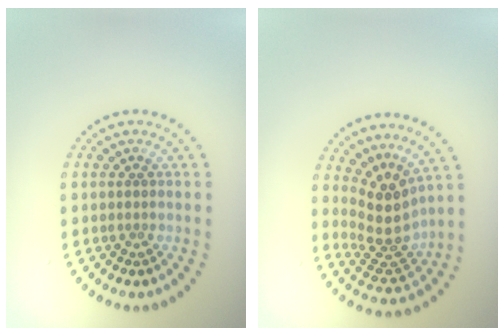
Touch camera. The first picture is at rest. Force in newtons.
{"total": 4.0, "press": 3.1, "slide": 2.5}